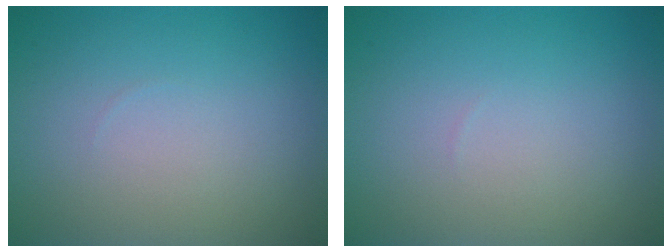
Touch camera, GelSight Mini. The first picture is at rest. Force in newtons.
{"total": 0.0}